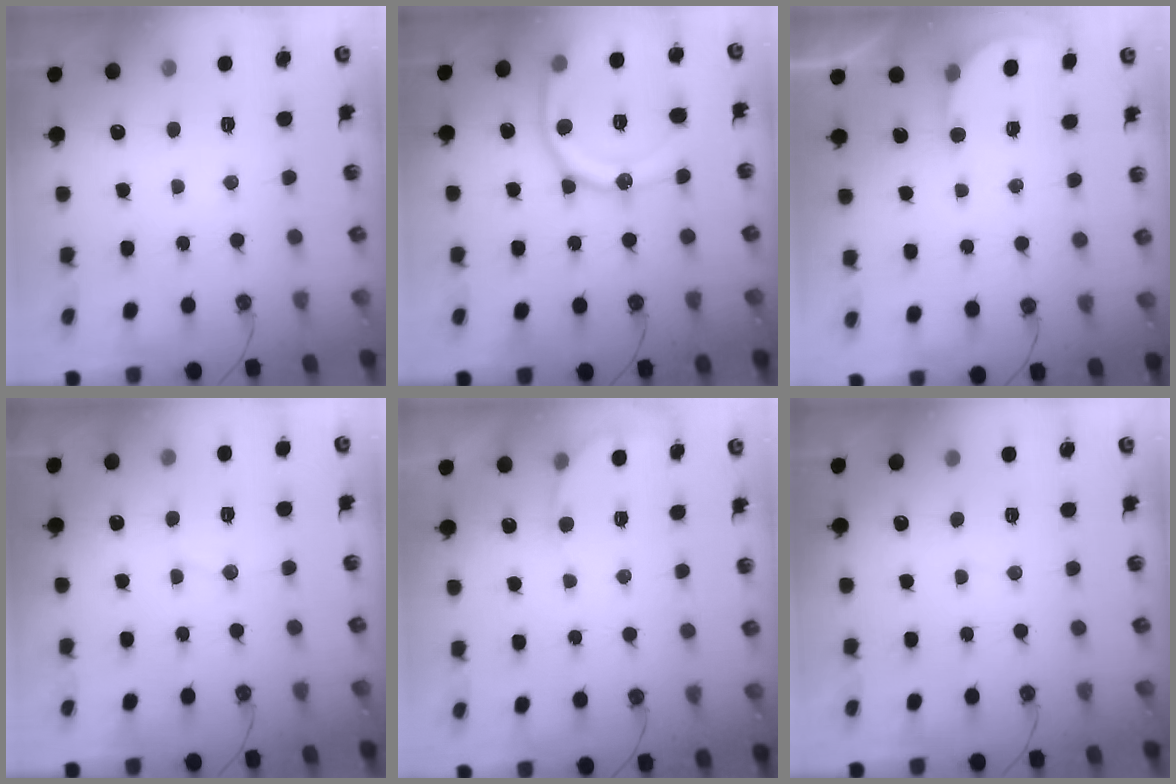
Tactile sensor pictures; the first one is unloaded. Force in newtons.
{"total": 19.3, "press": 19.2, "slide": 2.2}
{"total": 2.6, "press": 2.6, "slide": 0.0}
{"total": 4.3, "press": 4.2, "slide": 1.0}
{"total": 3.7, "press": 3.6, "slide": 0.2}
{"total": 2.3, "press": 2.3, "slide": 0.3}